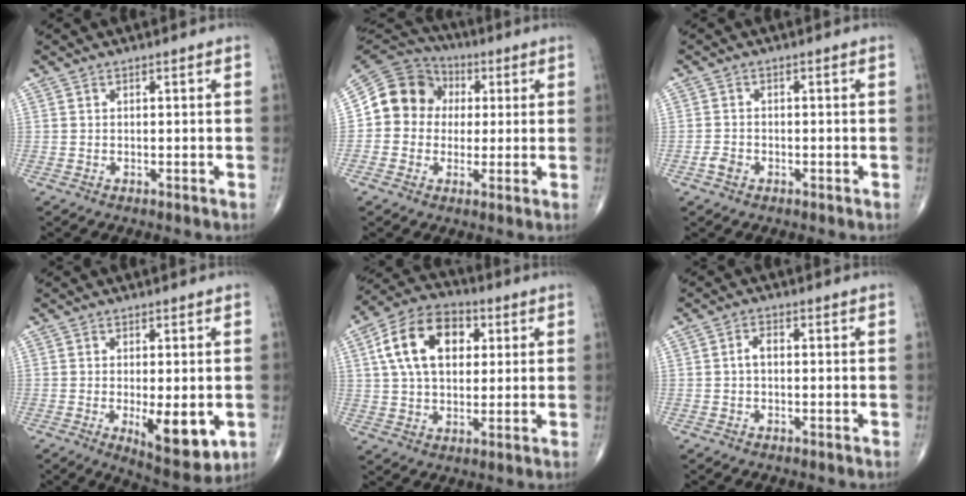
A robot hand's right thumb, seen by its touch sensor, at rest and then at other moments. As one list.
[{"total": 12.5, "force": [1.4, 11.2, 5.2], "torque": [-0.071, 0.026, 0.013]}, {"total": 2.1, "force": [-1.0, 1.5, 1.0], "torque": [-0.020, 0.006, -0.020]}, {"total": 10.2, "force": [-2.3, 3.9, 9.1], "torque": [-0.122, -0.023, -0.026]}, {"total": 15.2, "force": [3.9, 9.8, 10.9], "torque": [-0.171, 0.012, 0.062]}, {"total": 2.2, "force": [-0.1, 1.4, 1.7], "torque": [-0.028, 0.008, -0.006]}]